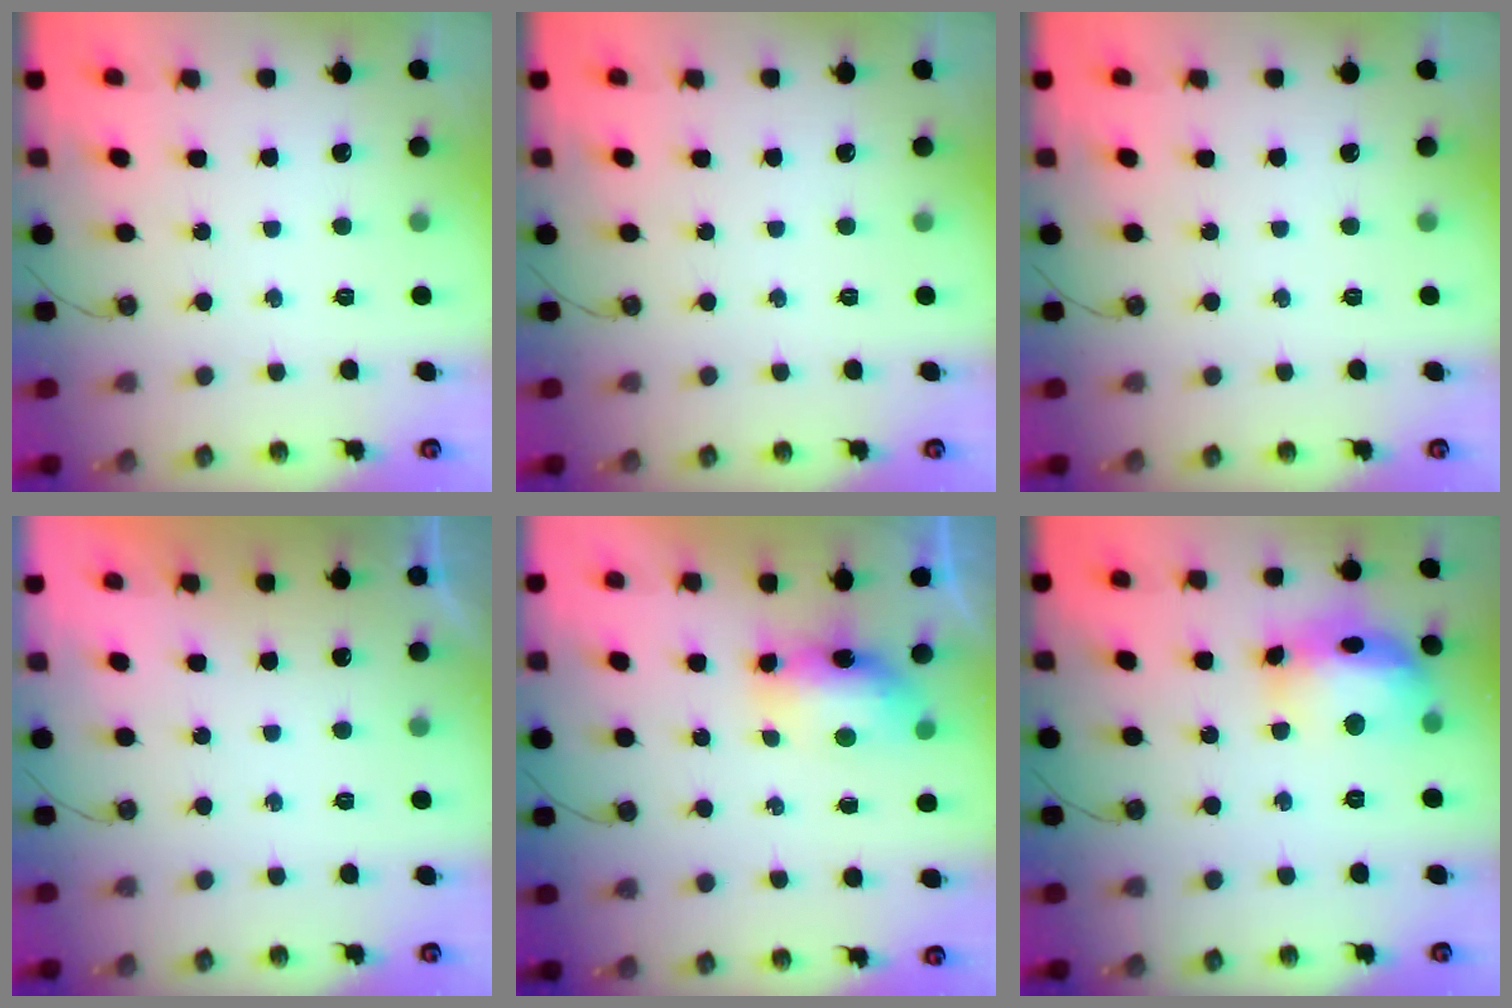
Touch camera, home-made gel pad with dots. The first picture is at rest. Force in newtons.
{"total": 0.0}
{"total": 0.0}
{"total": 0.0}
{"total": 7.4, "press": 7.4, "slide": 0.7}
{"total": 15.6, "press": 15.5, "slide": 1.7}